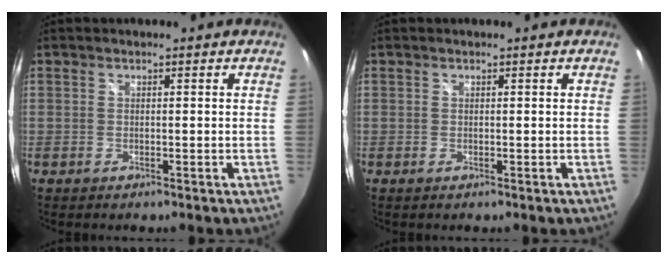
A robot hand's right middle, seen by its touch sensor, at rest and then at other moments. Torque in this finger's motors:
{"motor_torque": [0.00, 0.00, 0.00, 0.00]}